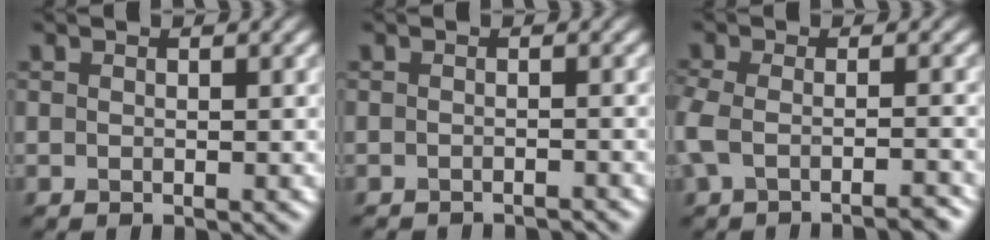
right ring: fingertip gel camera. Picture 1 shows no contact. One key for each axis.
{"total": 2.5, "fx": -2.4, "fy": 0.2, "fz": 0.5, "tx": 0.002, "ty": -0.008, "tz": -0.031}
{"total": 4.1, "fx": -2.6, "fy": 1.1, "fz": 2.9, "tx": -0.059, "ty": -0.013, "tz": -0.051}